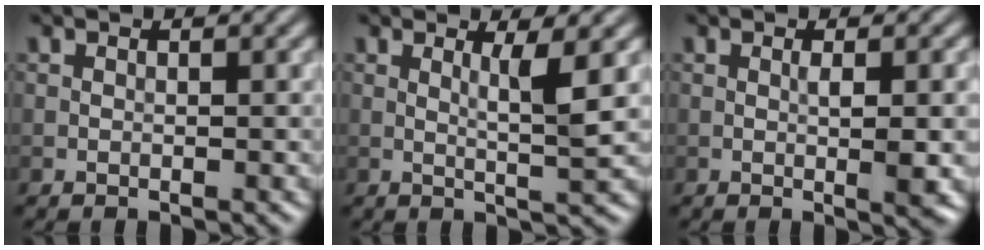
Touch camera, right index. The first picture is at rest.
{"total": 2.9, "force": [0.8, 0.2, 2.8], "torque": [-0.048, -0.005, 0.013]}
{"total": 2.8, "force": [-0.1, 0.4, 2.8], "torque": [-0.045, -0.001, 0.001]}